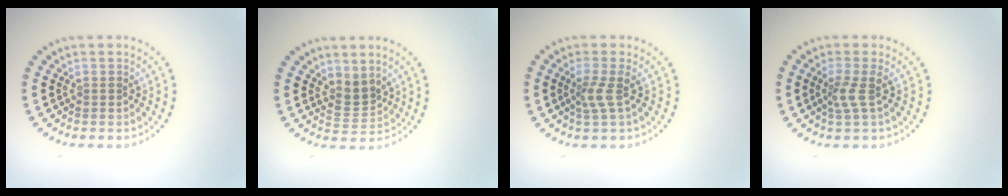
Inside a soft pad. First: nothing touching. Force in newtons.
{"total": 2.2, "press": 1.6, "slide": 1.6}
{"total": 1.9, "press": 1.4, "slide": 1.3}
{"total": 2.0, "press": 1.5, "slide": 1.3}